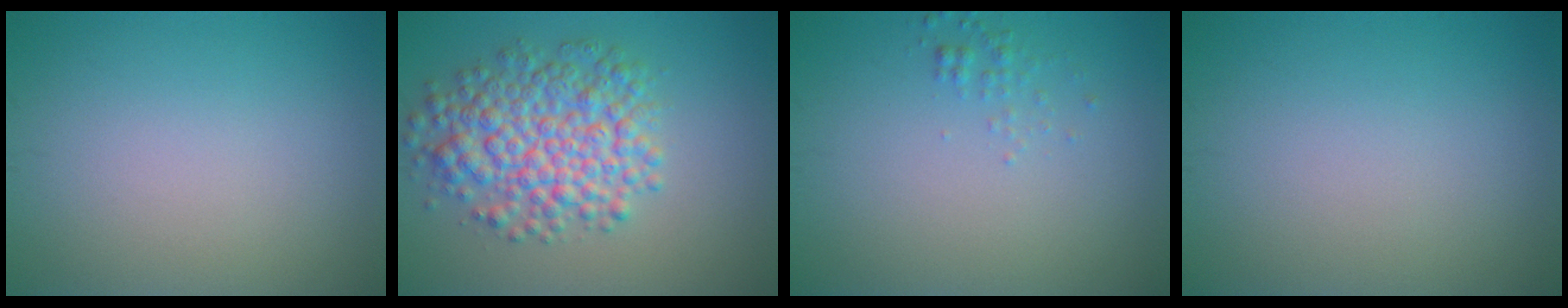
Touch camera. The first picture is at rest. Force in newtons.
{"total": 6.8, "press": 6.8, "slide": 0.2}
{"total": 0.9, "press": 0.9, "slide": 0.0}
{"total": 0.0}